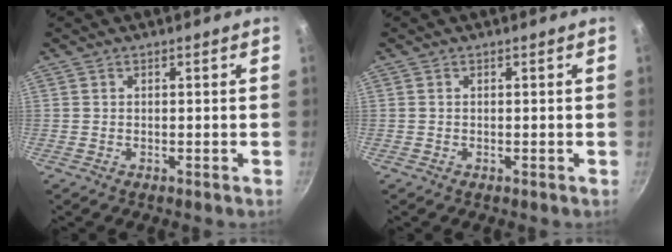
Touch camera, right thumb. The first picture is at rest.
{"total": 0.0}